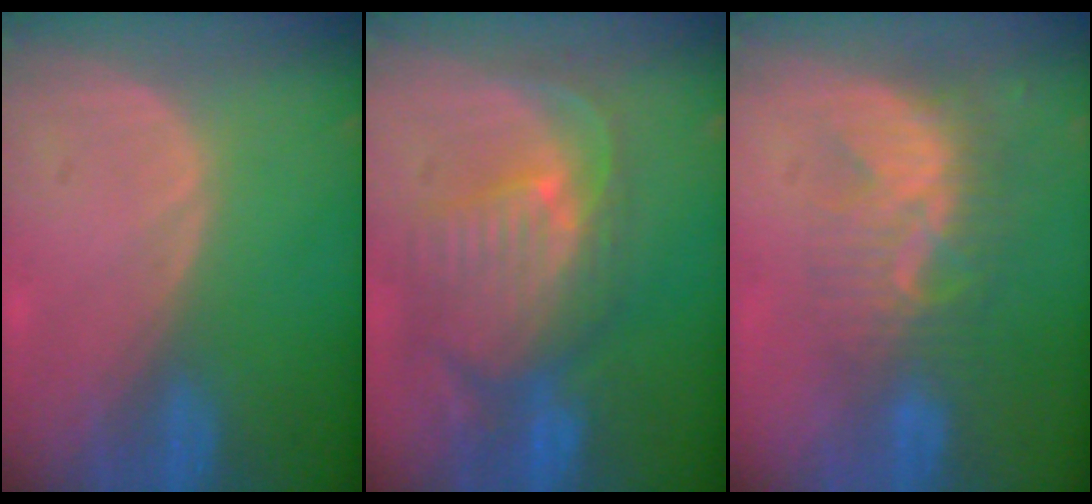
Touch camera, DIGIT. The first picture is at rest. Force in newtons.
{"total": 10.5, "press": 9.3, "slide": 4.8}
{"total": 8.9, "press": 7.6, "slide": 4.5}